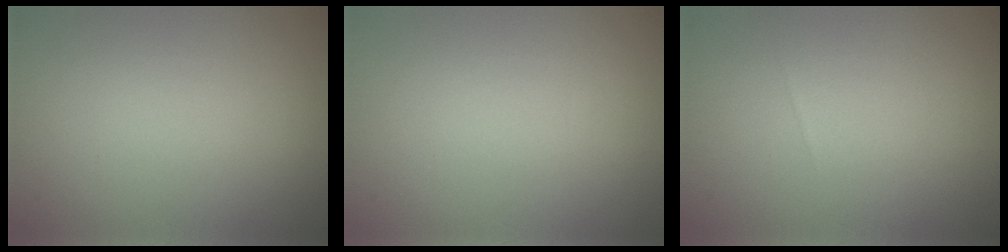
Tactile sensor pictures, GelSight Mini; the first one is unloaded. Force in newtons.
{"total": 0.0}
{"total": 0.0}